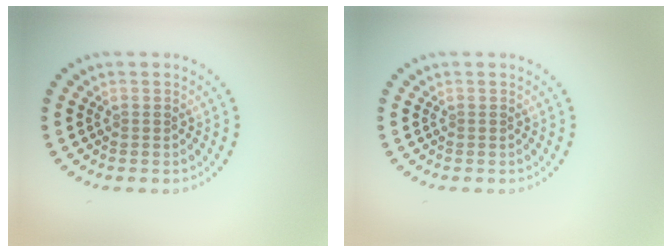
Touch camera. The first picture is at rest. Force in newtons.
{"total": 0.0}